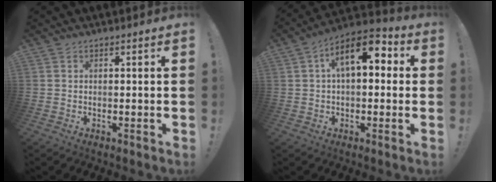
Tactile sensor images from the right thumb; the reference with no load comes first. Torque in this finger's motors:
{"motor_torque": [1.51, 1.52, 0.13, 0.11, 0.12]}